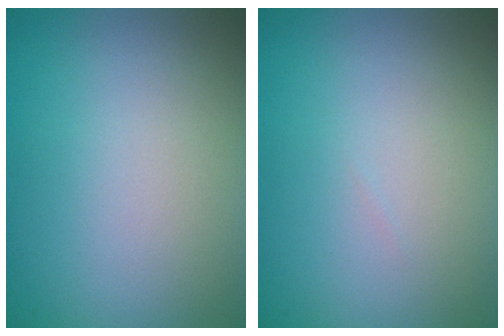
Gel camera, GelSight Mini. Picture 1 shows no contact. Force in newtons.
{"total": 0.0}